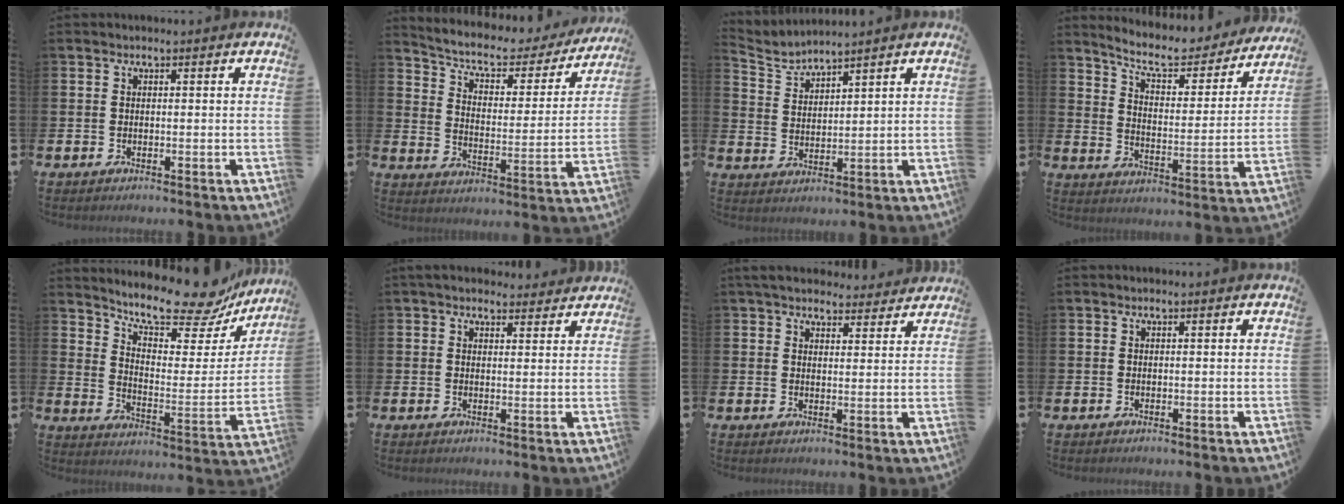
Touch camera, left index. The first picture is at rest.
{"total": 6.0, "force": [5.0, 2.3, 2.2], "torque": [-0.068, -0.037, 0.078]}
{"total": 3.3, "force": [3.3, -0.3, -0.3], "torque": [-0.012, -0.021, 0.058]}
{"total": 8.1, "force": [7.4, 2.0, 2.7], "torque": [-0.075, -0.051, 0.124]}
{"total": 12.6, "force": [11.2, 3.3, 4.8], "torque": [-0.103, -0.080, 0.191]}
{"total": 3.1, "force": [2.9, 1.0, 0.4], "torque": [-0.004, -0.012, 0.051]}
{"total": 4.8, "force": [4.5, 1.3, 0.9], "torque": [-0.029, -0.019, 0.083]}
{"total": 0.0}